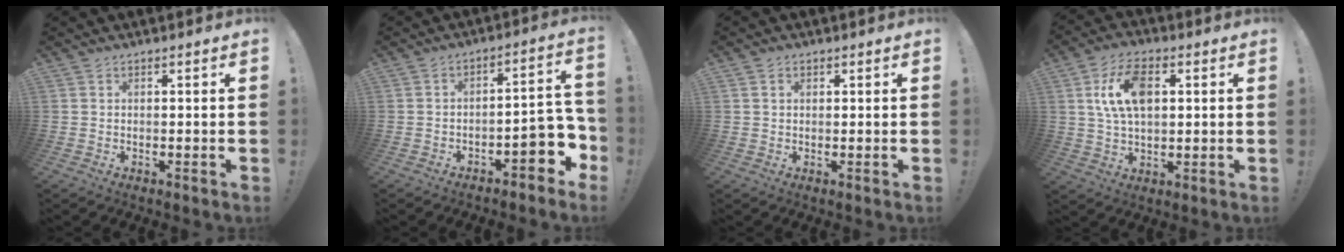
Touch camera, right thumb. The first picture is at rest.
{"total": 9.7, "force": [-4.0, 4.4, 7.7], "torque": [-0.076, 0.019, -0.067]}
{"total": 1.0, "force": [0.5, 0.8, 0.4], "torque": [-0.009, 0.003, 0.008]}
{"total": 12.3, "force": [3.1, 7.3, 9.5], "torque": [-0.176, 0.009, 0.057]}